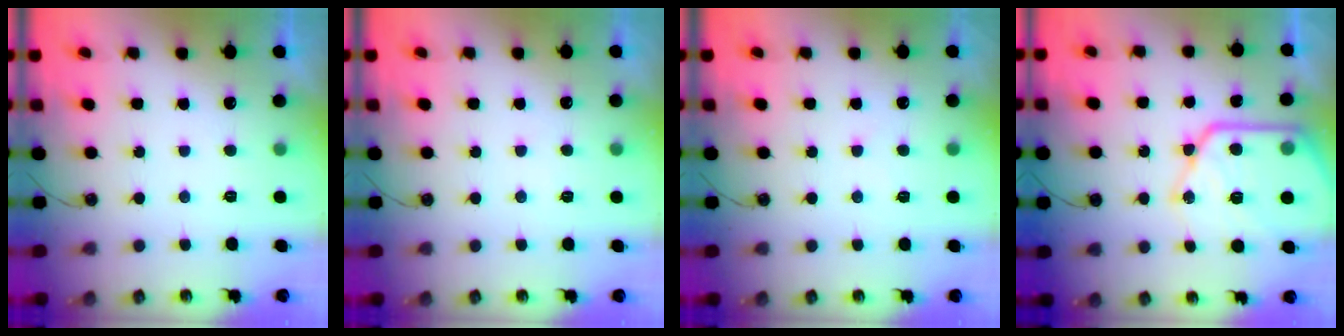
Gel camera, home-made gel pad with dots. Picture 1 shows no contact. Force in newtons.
{"total": 3.0, "press": 2.9, "slide": 0.5}
{"total": 2.9, "press": 2.9, "slide": 0.4}
{"total": 20.5, "press": 20.4, "slide": 2.2}